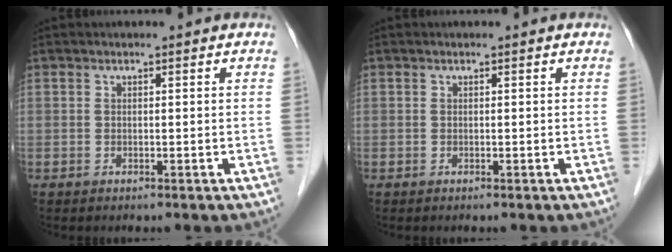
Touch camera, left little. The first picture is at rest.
{"total": 0.0}